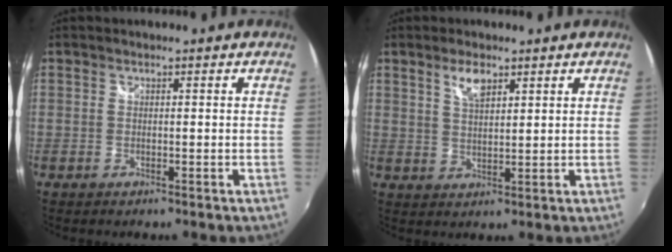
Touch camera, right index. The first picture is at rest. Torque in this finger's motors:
{"motor_torque": [0.33, 0.08, 0.20, 0.06]}